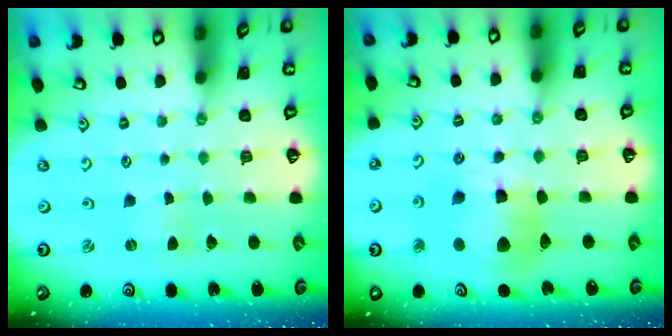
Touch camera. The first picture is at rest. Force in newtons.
{"total": 13.3, "press": 13.2, "slide": 1.9}